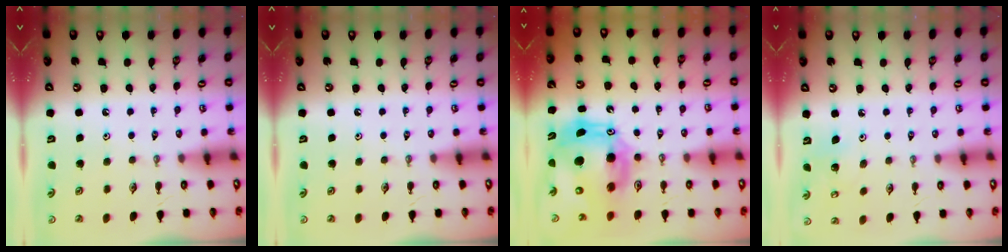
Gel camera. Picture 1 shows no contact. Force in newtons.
{"total": 0.0}
{"total": 14.4, "press": 14.3, "slide": 1.6}
{"total": 4.7, "press": 4.7, "slide": 0.4}